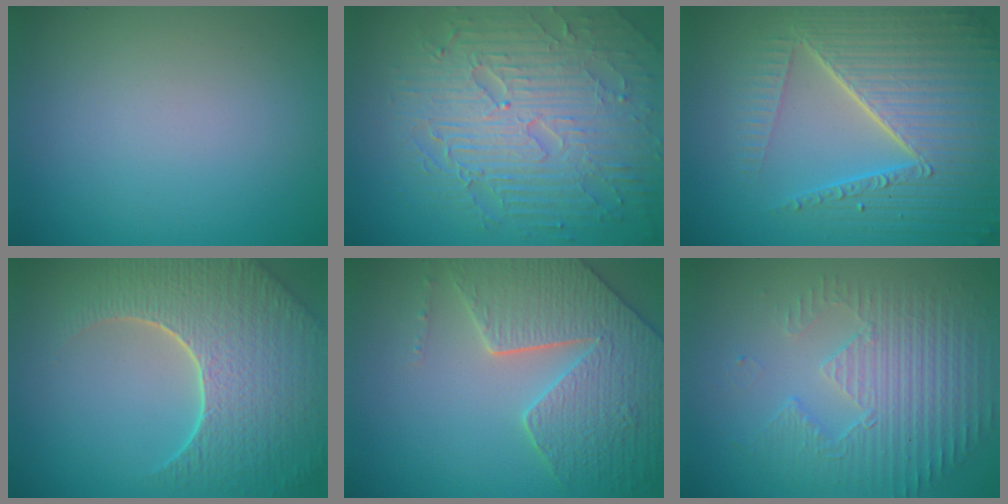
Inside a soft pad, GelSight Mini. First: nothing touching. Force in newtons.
{"total": 9.7, "press": 6.5, "slide": 7.2}
{"total": 9.3, "press": 6.1, "slide": 6.9}
{"total": 9.1, "press": 6.5, "slide": 6.4}
{"total": 6.8, "press": 5.8, "slide": 3.6}
{"total": 4.2, "press": 3.6, "slide": 2.1}